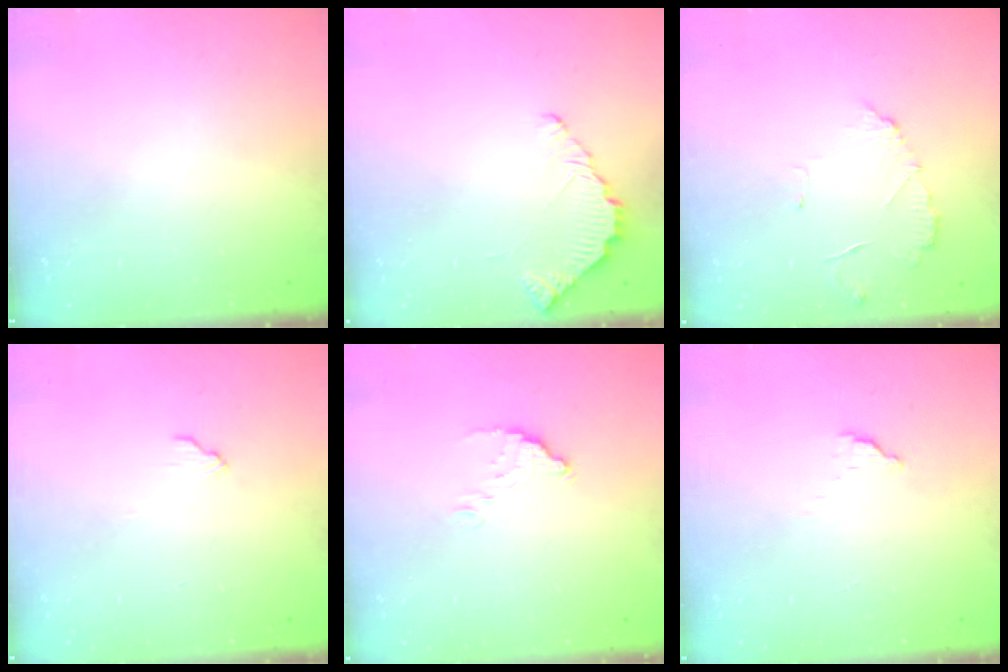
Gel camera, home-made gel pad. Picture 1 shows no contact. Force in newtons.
{"total": 2.8, "press": 2.8, "slide": 0.3}
{"total": 5.4, "press": 5.4, "slide": 0.4}
{"total": 4.8, "press": 4.8, "slide": 0.3}
{"total": 4.3, "press": 4.3, "slide": 0.1}
{"total": 2.6, "press": 2.6, "slide": 0.3}